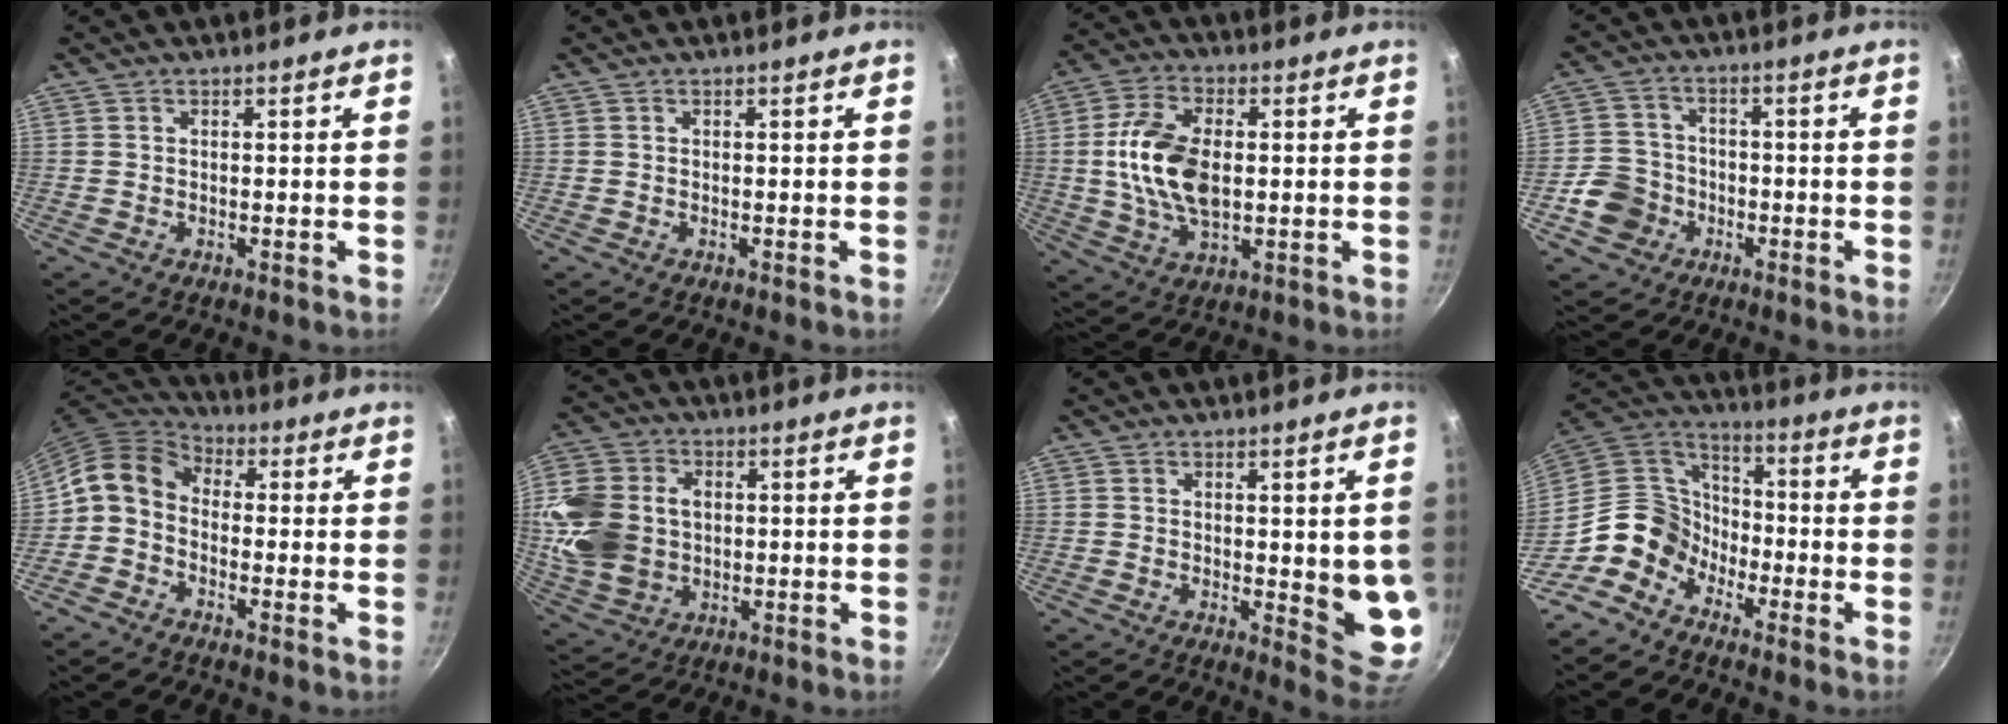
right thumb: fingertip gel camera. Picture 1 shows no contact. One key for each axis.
{"total": 0.0}
{"total": 13.6, "fx": 0.5, "fy": 7.9, "fz": 11.0, "tx": -0.201, "ty": 0.010, "tz": 0.006}
{"total": 7.5, "fx": -3.0, "fy": 6.5, "fz": 2.2, "tx": -0.020, "ty": 0.031, "tz": -0.062}
{"total": 8.4, "fx": -1.6, "fy": 6.5, "fz": 5.1, "tx": -0.089, "ty": 0.042, "tz": -0.056}
{"total": 15.1, "fx": 0.4, "fy": 11.8, "fz": 9.5, "tx": -0.178, "ty": 0.007, "tz": 0.013}
{"total": 9.2, "fx": -0.1, "fy": 2.8, "fz": 8.8, "tx": -0.079, "ty": -0.023, "tz": 0.001}
{"total": 10.9, "fx": -6.5, "fy": 8.1, "fz": 3.4, "tx": -0.021, "ty": 0.067, "tz": -0.155}